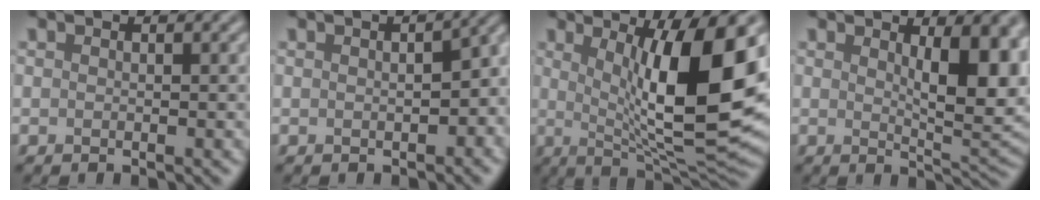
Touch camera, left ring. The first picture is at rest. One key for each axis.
{"total": 5.6, "fx": -0.3, "fy": 2.9, "fz": 4.8, "tx": -0.048, "ty": -0.003, "tz": 0.007}
{"total": 12.1, "fx": 1.9, "fy": 3.0, "fz": 11.6, "tx": -0.171, "ty": -0.011, "tz": 0.039}
{"total": 7.4, "fx": 2.0, "fy": 2.4, "fz": 6.8, "tx": -0.095, "ty": -0.010, "tz": 0.038}